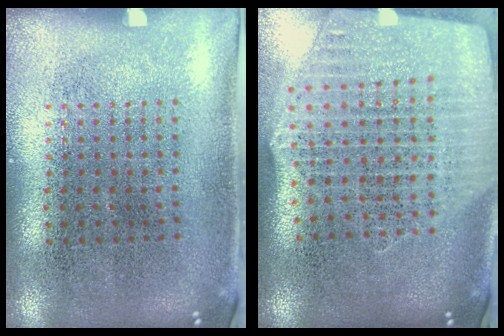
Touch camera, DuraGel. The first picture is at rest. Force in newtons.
{"total": 2.6, "press": 2.3, "slide": 1.3}